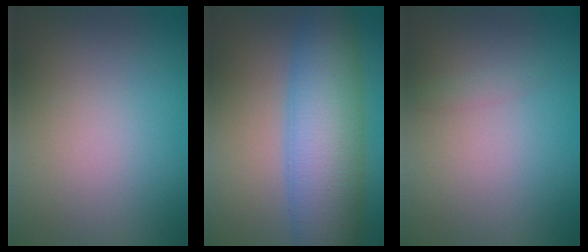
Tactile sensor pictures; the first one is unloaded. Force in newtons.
{"total": 9.5, "press": 9.5, "slide": 0.3}
{"total": 0.6, "press": 0.6, "slide": 0.0}